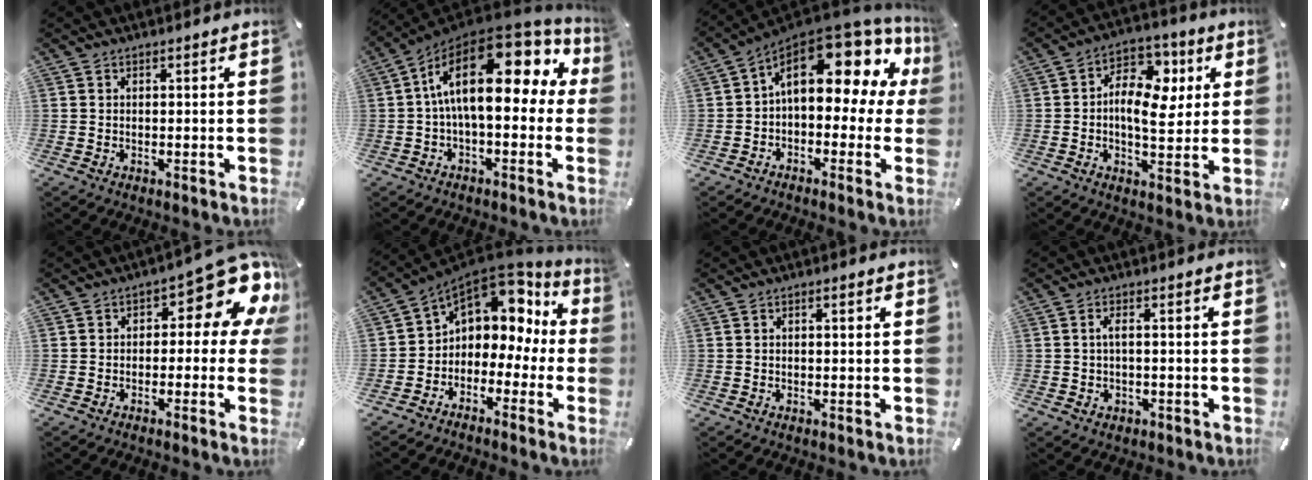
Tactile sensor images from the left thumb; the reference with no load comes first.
{"total": 20.7, "force": [4.5, 9.3, 18.0], "torque": [-0.312, -0.031, 0.080]}
{"total": 17.7, "force": [7.4, 9.1, 13.2], "torque": [-0.193, -0.056, 0.120]}
{"total": 12.3, "force": [2.3, 8.2, 8.9], "torque": [-0.134, -0.012, 0.041]}
{"total": 12.4, "force": [5.6, 5.3, 9.7], "torque": [-0.124, -0.049, 0.093]}
{"total": 8.7, "force": [3.5, 6.7, 4.2], "torque": [-0.069, -0.036, 0.063]}
{"total": 1.0, "force": [0.0, 0.3, 1.0], "torque": [-0.018, 0.001, -0.002]}
{"total": 3.0, "force": [0.0, 1.7, 2.4], "torque": [-0.049, 0.007, -0.003]}